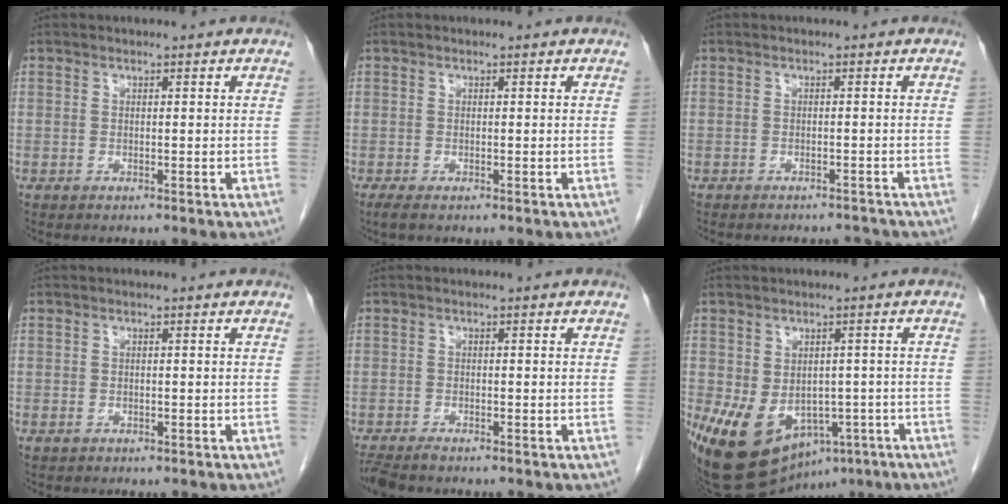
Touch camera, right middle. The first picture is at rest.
{"total": 1.1, "force": [-0.8, 0.2, 0.7], "torque": [-0.016, -0.004, -0.013]}
{"total": 3.8, "force": [-3.8, 0.5, 0.2], "torque": [0.003, 0.000, -0.048]}
{"total": 0.7, "force": [-0.3, 0.6, 0.3], "torque": [-0.007, 0.002, -0.001]}
{"total": 2.8, "force": [-2.5, 0.4, 1.3], "torque": [-0.023, -0.008, -0.042]}
{"total": 15.2, "force": [-7.1, 10.0, 8.9], "torque": [-0.176, -0.005, -0.090]}